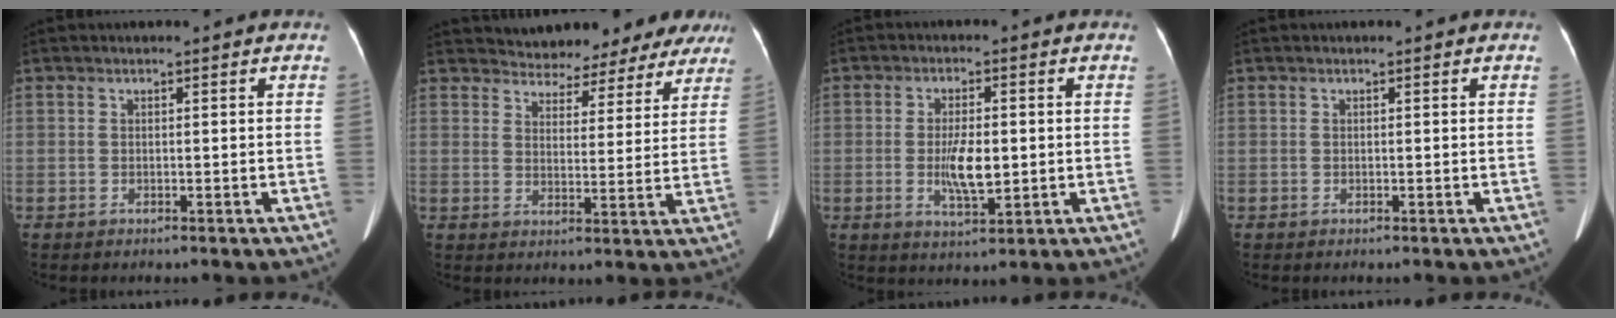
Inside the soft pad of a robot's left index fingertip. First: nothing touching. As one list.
[{"total": 16.6, "force": [15.5, 5.1, 2.9], "torque": [-0.019, -0.020, 0.174]}, {"total": 5.5, "force": [-1.1, 1.7, 5.1], "torque": [-0.099, -0.027, -0.017]}, {"total": 0.0}]